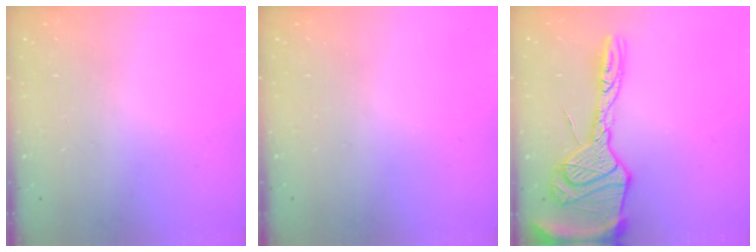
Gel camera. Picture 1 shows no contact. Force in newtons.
{"total": 0.0}
{"total": 22.2, "press": 22.1, "slide": 2.0}